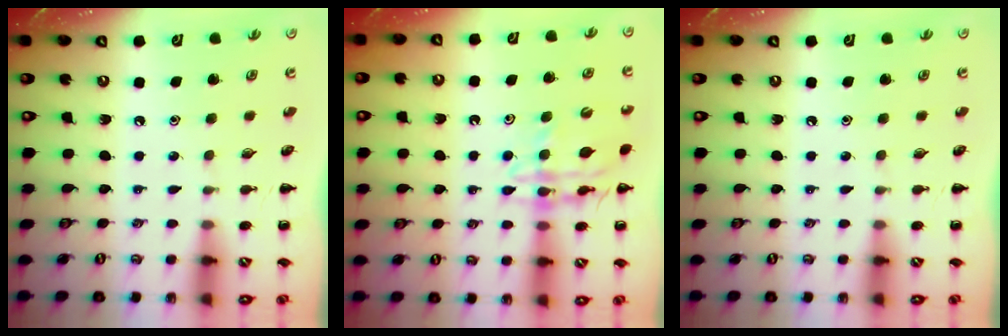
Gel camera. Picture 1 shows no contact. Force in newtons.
{"total": 13.1, "press": 12.9, "slide": 2.7}
{"total": 0.0}